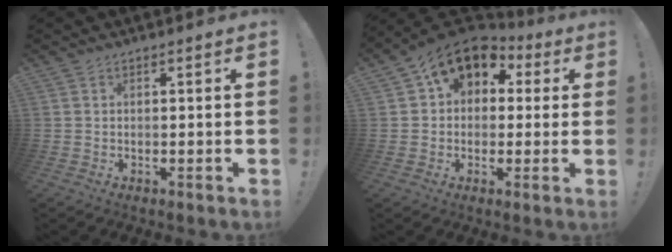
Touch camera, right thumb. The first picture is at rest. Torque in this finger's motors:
{"motor_torque": [2.28, 2.73, 0.47, 0.01, 0.40]}